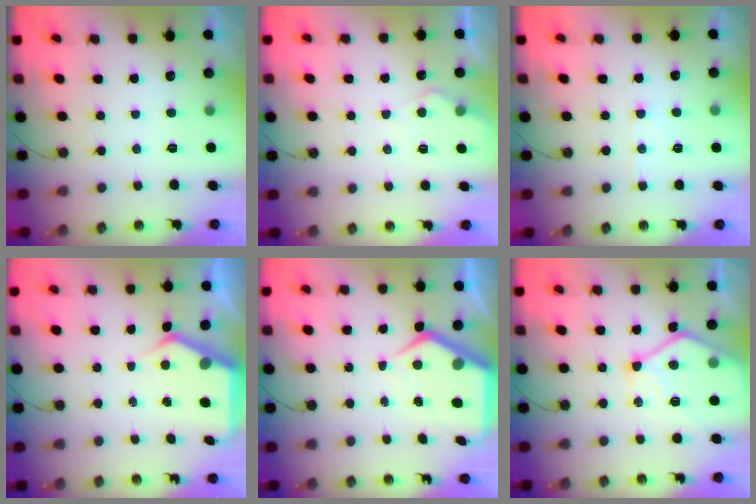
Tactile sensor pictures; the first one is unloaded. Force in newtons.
{"total": 5.7, "press": 5.6, "slide": 0.7}
{"total": 3.9, "press": 3.9, "slide": 0.6}
{"total": 4.9, "press": 4.9, "slide": 0.3}
{"total": 7.3, "press": 7.2, "slide": 0.7}
{"total": 13.3, "press": 13.2, "slide": 1.1}